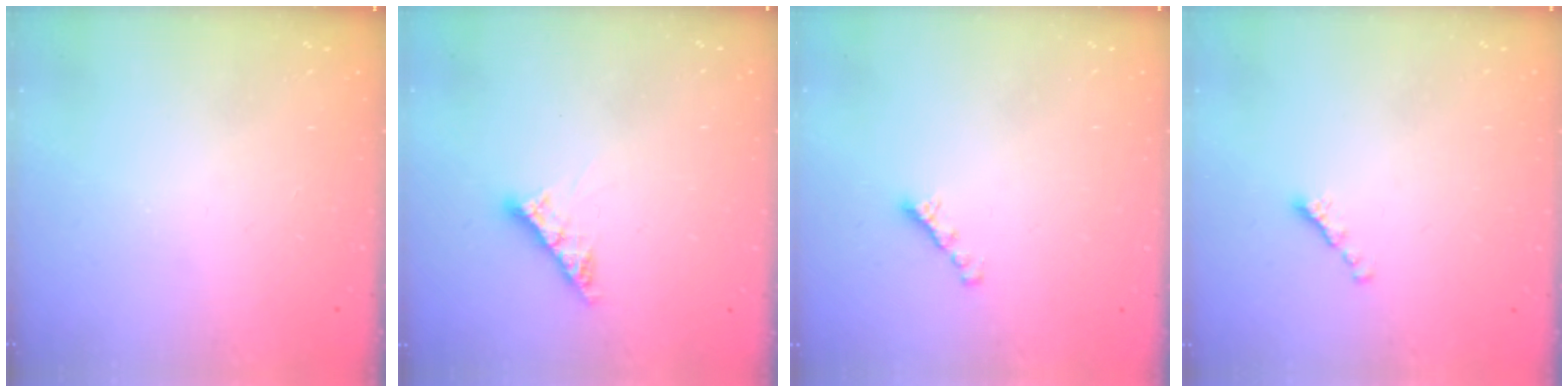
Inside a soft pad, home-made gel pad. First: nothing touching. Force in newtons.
{"total": 6.9, "press": 6.8, "slide": 0.7}
{"total": 2.7, "press": 2.6, "slide": 0.8}
{"total": 0.0}